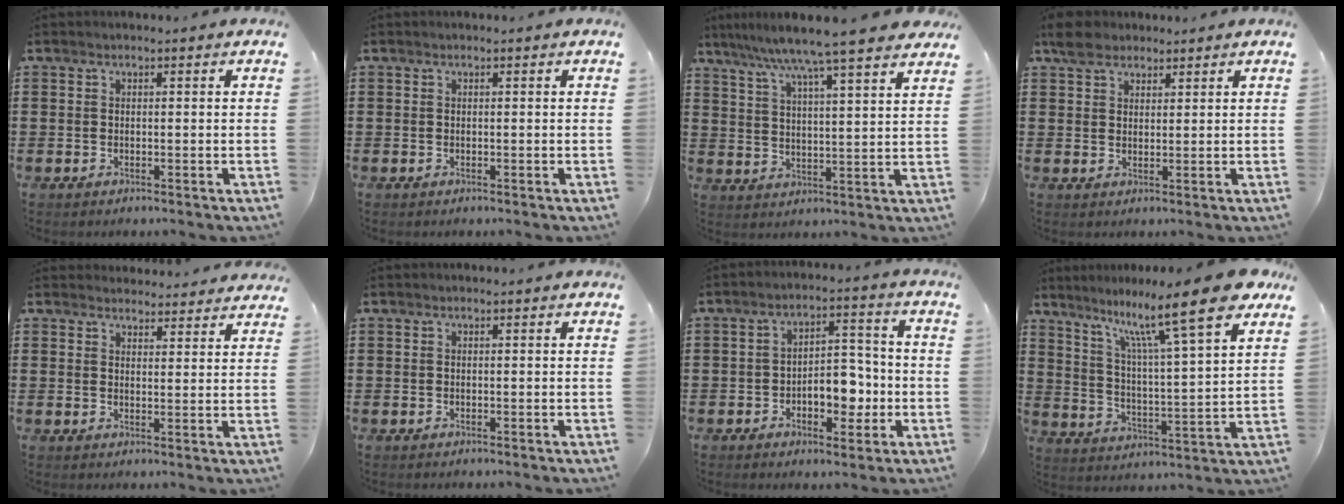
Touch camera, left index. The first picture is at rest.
{"total": 0.0}
{"total": 7.8, "force": [6.8, -1.0, 3.8], "torque": [-0.099, -0.037, 0.112]}
{"total": 4.0, "force": [3.0, 2.4, 1.1], "torque": [-0.028, 0.009, 0.055]}
{"total": 3.3, "force": [3.3, 0.5, 0.0], "torque": [-0.002, -0.015, 0.060]}
{"total": 0.0}
{"total": 7.1, "force": [-2.2, 4.2, 5.3], "torque": [-0.078, 0.010, -0.043]}
{"total": 13.9, "force": [10.3, 0.7, 9.3], "torque": [-0.179, -0.060, 0.161]}